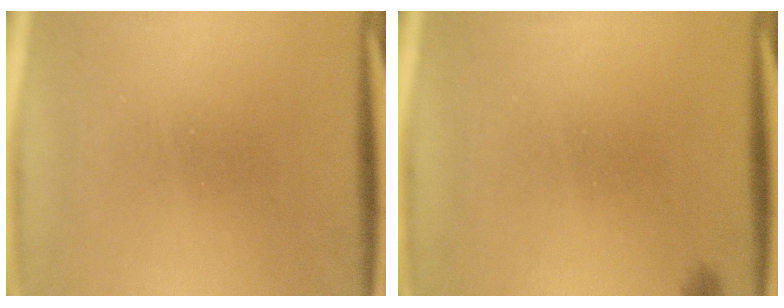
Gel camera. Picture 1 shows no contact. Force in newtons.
{"total": 0.6}